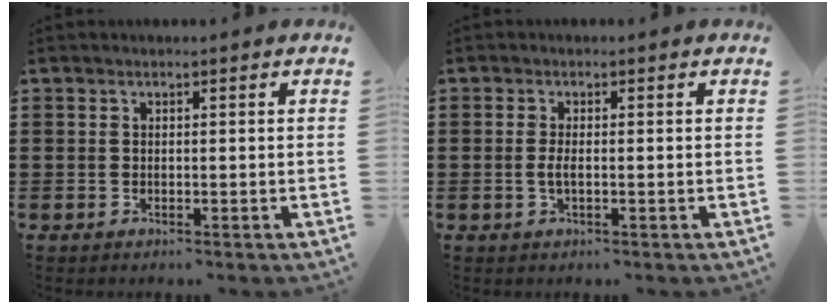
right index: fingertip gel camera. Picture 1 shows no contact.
{"total": 1.8, "force": [-0.2, 0.5, 1.7], "torque": [-0.040, -0.002, -0.007]}